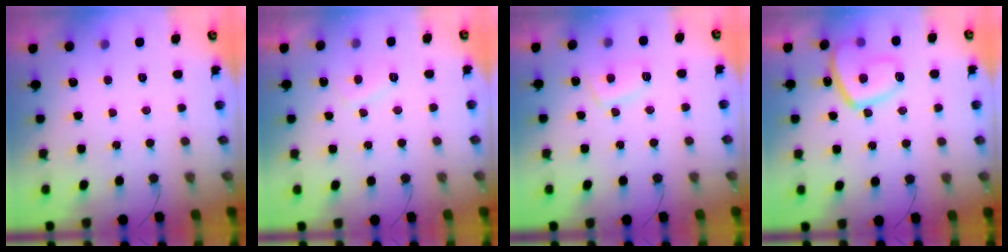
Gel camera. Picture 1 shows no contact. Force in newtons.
{"total": 2.5, "press": 2.4, "slide": 0.8}
{"total": 5.9, "press": 5.8, "slide": 0.9}
{"total": 12.4, "press": 12.3, "slide": 1.2}